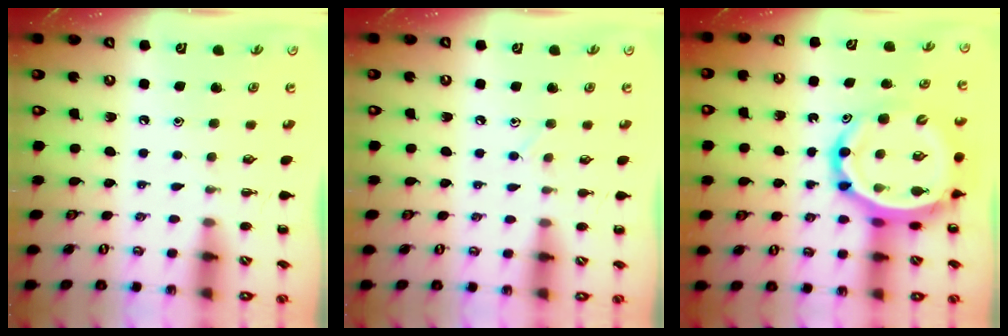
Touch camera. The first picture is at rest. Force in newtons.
{"total": 3.6, "press": 3.4, "slide": 1.1}
{"total": 14.2, "press": 13.6, "slide": 4.2}